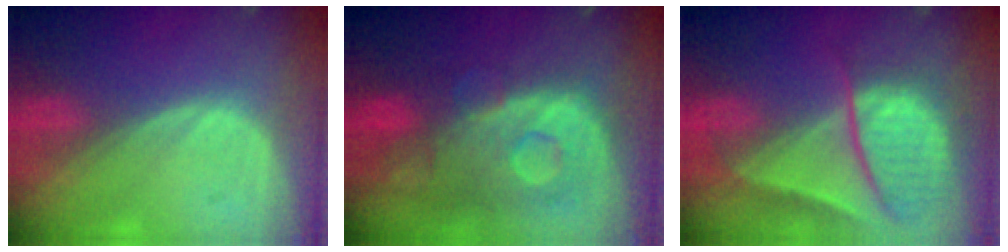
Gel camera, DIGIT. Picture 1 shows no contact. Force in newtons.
{"total": 11.3, "press": 9.7, "slide": 5.7}
{"total": 10.1, "press": 8.3, "slide": 5.7}